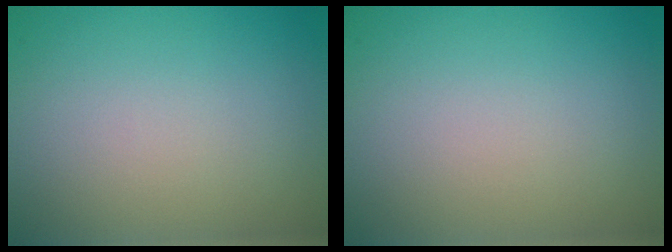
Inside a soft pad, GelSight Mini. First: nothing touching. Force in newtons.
{"total": 0.0}